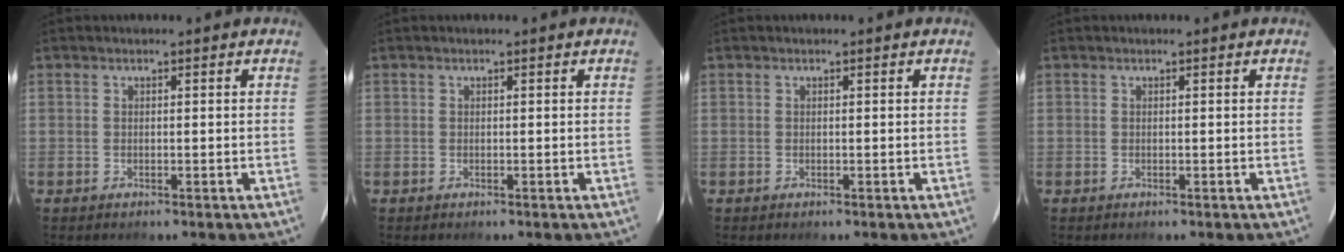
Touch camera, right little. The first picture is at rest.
{"total": 0.0}
{"total": 0.0}
{"total": 0.0}